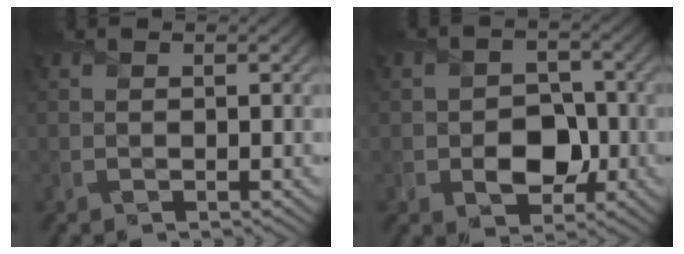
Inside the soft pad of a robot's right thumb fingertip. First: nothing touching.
{"total": 5.3, "force": [-1.3, 4.0, 3.1], "torque": [-0.042, -0.005, -0.031]}